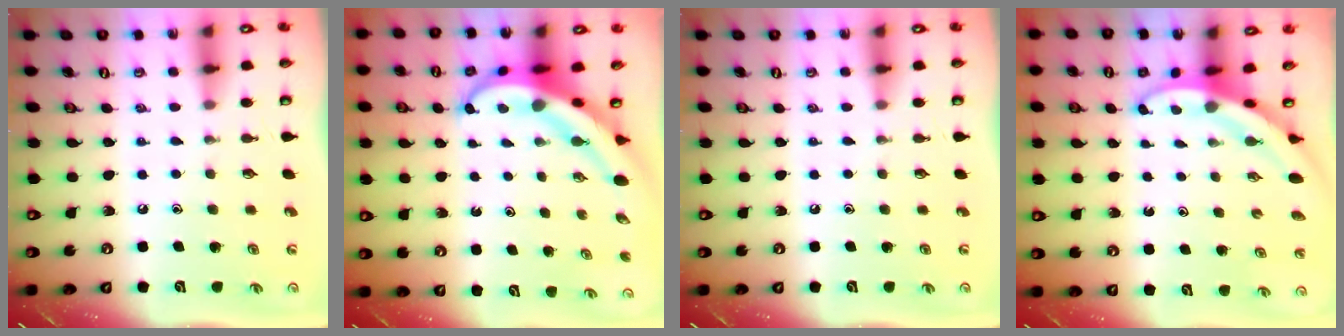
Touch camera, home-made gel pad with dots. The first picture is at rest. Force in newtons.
{"total": 7.9, "press": 7.9, "slide": 0.9}
{"total": 0.0}
{"total": 3.6, "press": 3.6, "slide": 0.1}